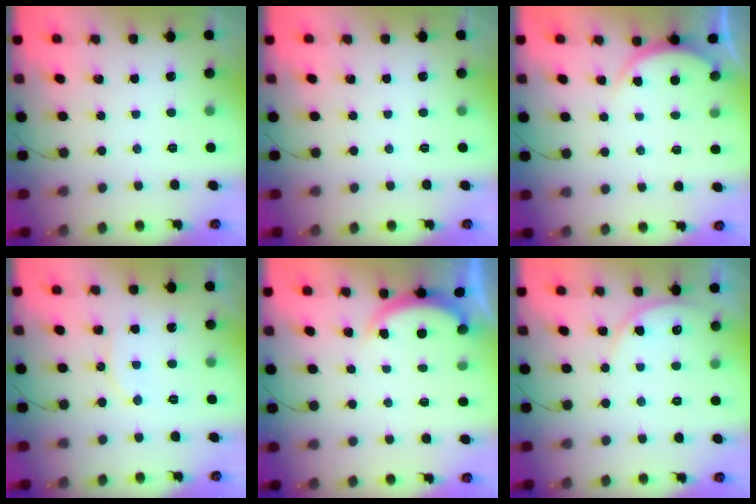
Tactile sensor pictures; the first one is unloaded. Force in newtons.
{"total": 0.0}
{"total": 3.3, "press": 3.3, "slide": 0.4}
{"total": 6.1, "press": 6.1, "slide": 0.8}
{"total": 2.2, "press": 2.2, "slide": 0.5}
{"total": 5.9, "press": 5.9, "slide": 0.4}